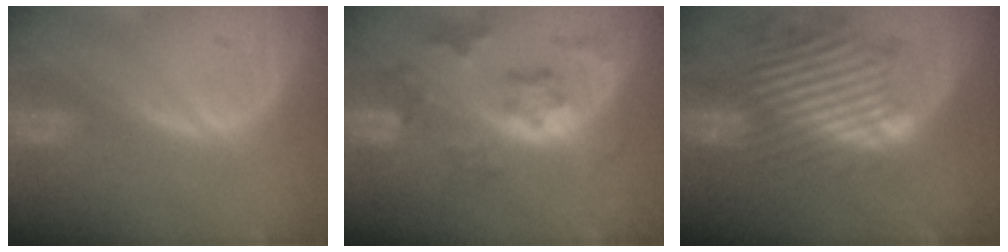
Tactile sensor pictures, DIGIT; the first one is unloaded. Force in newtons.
{"total": 7.4, "press": 6.6, "slide": 3.4}
{"total": 11.9, "press": 10.7, "slide": 5.3}